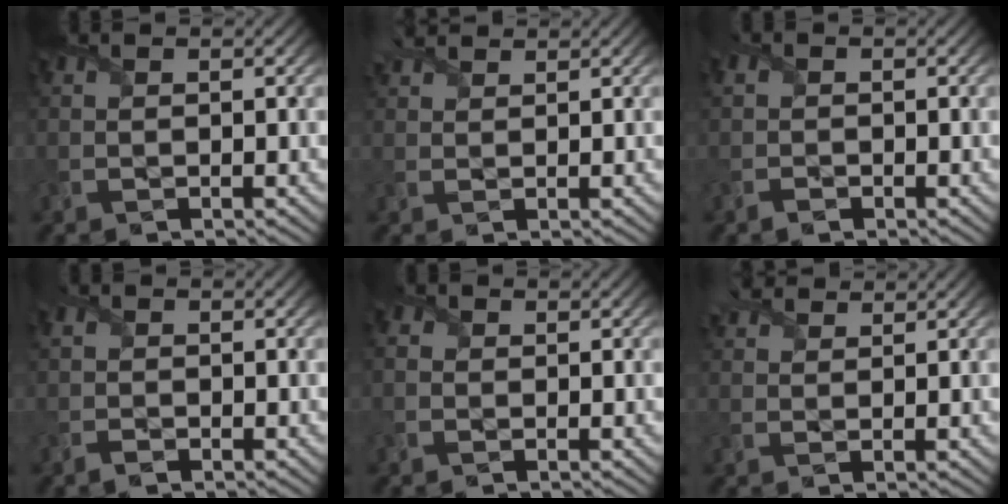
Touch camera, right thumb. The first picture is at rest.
{"total": 2.9, "force": [2.6, 0.7, 1.1], "torque": [-0.033, 0.016, 0.048]}
{"total": 1.5, "force": [-0.6, 1.2, 0.6], "torque": [-0.020, 0.000, -0.021]}
{"total": 1.6, "force": [-0.7, 1.2, 0.9], "torque": [-0.028, 0.000, -0.022]}
{"total": 1.5, "force": [-0.1, 1.3, 0.7], "torque": [-0.023, 0.001, -0.007]}
{"total": 3.2, "force": [2.8, 1.0, 1.2], "torque": [-0.035, 0.015, 0.050]}